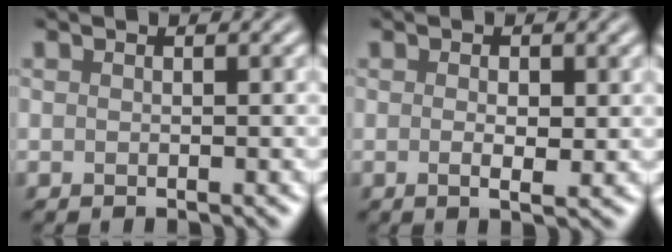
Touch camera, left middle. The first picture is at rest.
{"total": 1.6, "force": [0.2, 0.5, 1.5], "torque": [-0.028, -0.006, 0.002]}